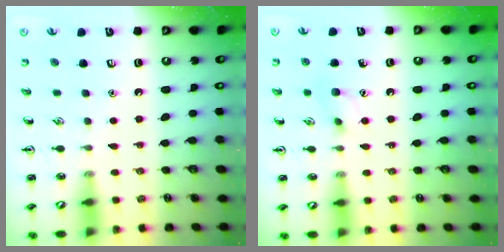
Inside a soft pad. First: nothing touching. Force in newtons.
{"total": 6.7, "press": 6.6, "slide": 1.3}